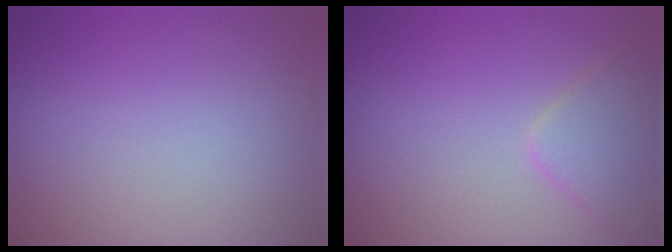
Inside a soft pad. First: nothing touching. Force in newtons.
{"total": 2.7, "press": 2.7, "slide": 0.2}